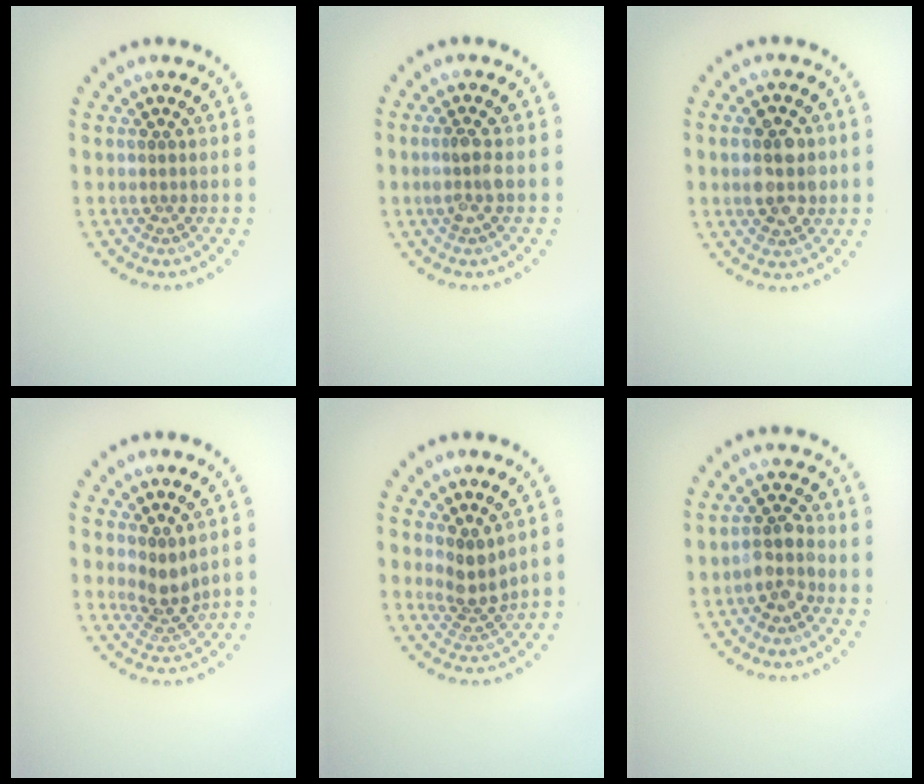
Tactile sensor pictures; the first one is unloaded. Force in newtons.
{"total": 1.8, "press": 1.6, "slide": 0.6}
{"total": 4.5, "press": 4.5, "slide": 0.1}
{"total": 2.3, "press": 1.8, "slide": 1.4}
{"total": 2.3, "press": 1.9, "slide": 1.4}
{"total": 2.8, "press": 2.4, "slide": 1.5}